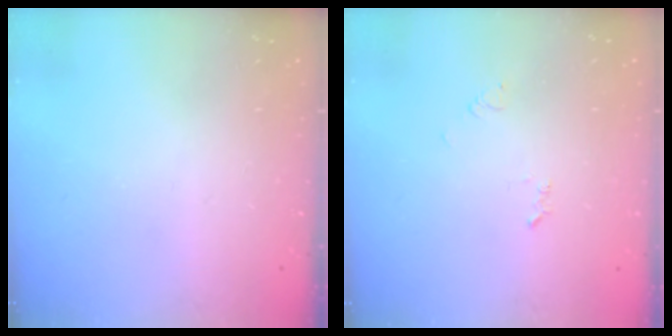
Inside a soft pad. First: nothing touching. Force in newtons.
{"total": 4.1, "press": 4.0, "slide": 0.5}